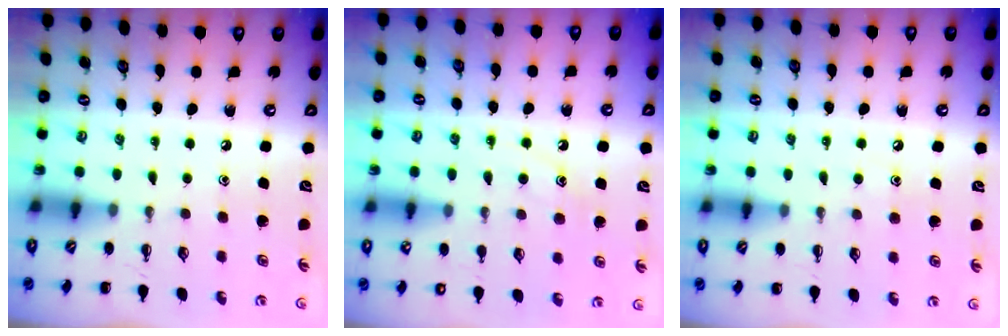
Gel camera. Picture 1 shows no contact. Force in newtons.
{"total": 10.6, "press": 10.6, "slide": 1.3}
{"total": 5.4, "press": 5.1, "slide": 1.5}